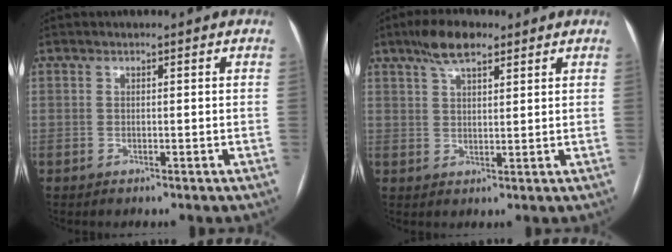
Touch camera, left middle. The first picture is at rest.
{"total": 6.1, "force": [4.3, 1.9, 4.0], "torque": [-0.080, 0.014, 0.077]}